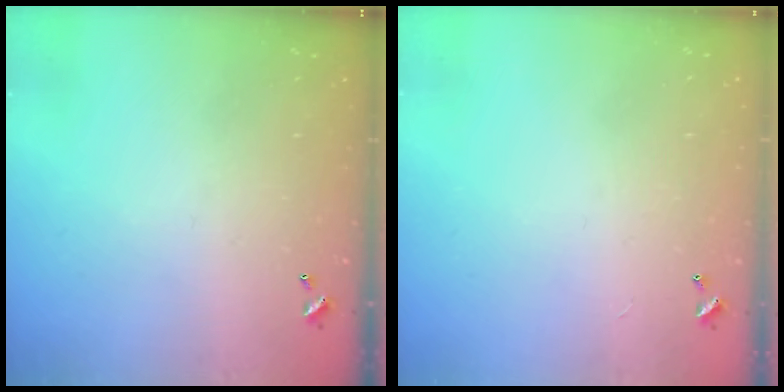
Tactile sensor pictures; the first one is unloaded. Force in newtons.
{"total": 2.6, "press": 2.6, "slide": 0.3}